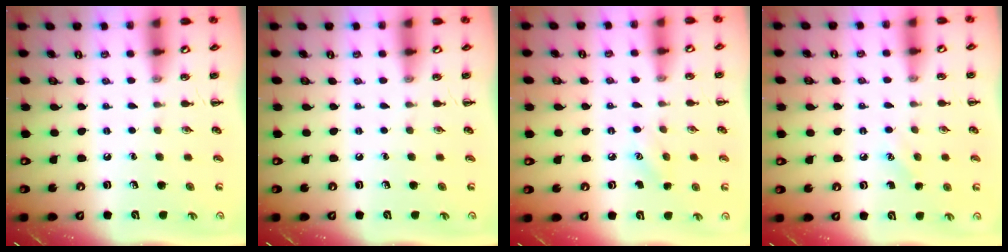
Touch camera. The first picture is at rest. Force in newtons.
{"total": 0.0}
{"total": 4.8, "press": 4.6, "slide": 1.3}
{"total": 5.8, "press": 5.5, "slide": 1.8}